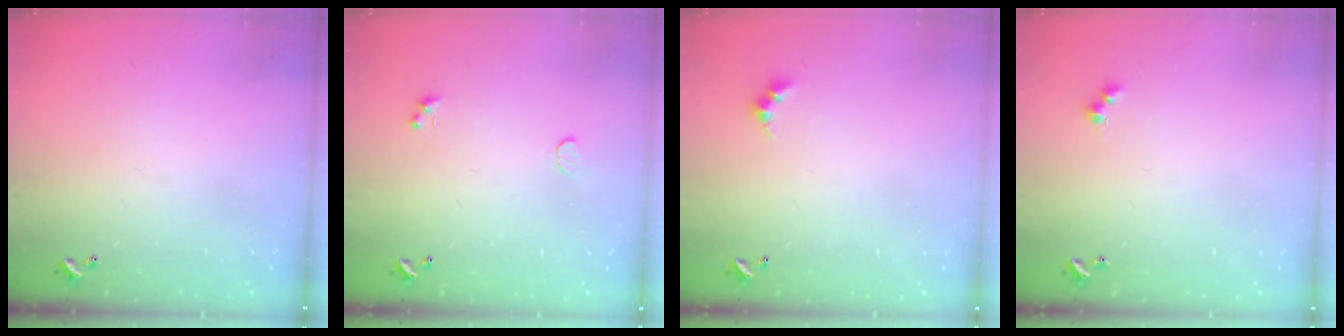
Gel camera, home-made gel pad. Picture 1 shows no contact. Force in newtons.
{"total": 0.6, "press": 0.4, "slide": 0.4}
{"total": 3.0, "press": 2.9, "slide": 0.5}
{"total": 3.0, "press": 2.9, "slide": 0.5}